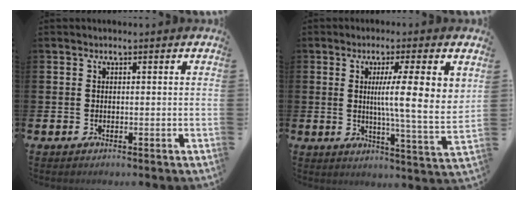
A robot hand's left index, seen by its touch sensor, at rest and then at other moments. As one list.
[{"total": 8.0, "force": [2.9, 0.0, 7.4], "torque": [-0.117, -0.038, 0.038]}]